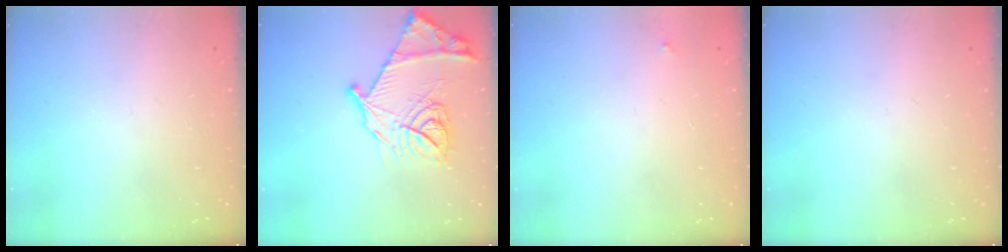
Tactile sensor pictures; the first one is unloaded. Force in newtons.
{"total": 19.1, "press": 19.0, "slide": 1.8}
{"total": 2.5, "press": 2.4, "slide": 0.4}
{"total": 0.0}